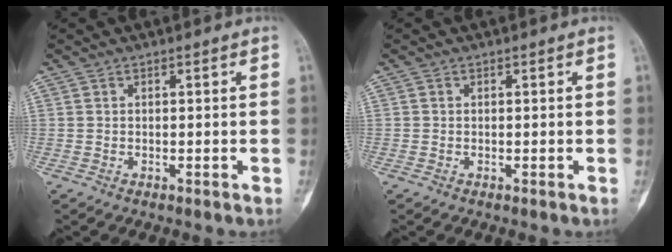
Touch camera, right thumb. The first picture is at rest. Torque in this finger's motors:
{"motor_torque": [0.19, 0.04, 0.18, 0.20, -0.01]}